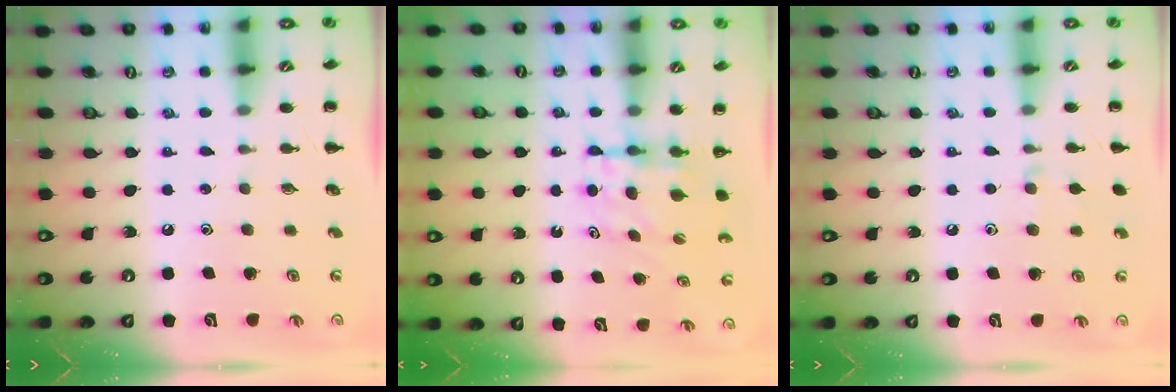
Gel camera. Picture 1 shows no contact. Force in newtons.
{"total": 5.2, "press": 5.2, "slide": 0.3}
{"total": 5.2, "press": 4.8, "slide": 1.9}